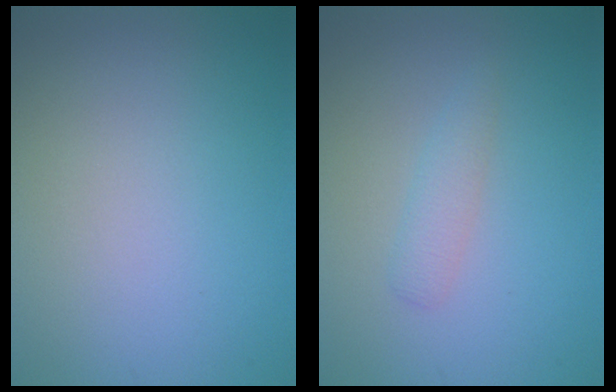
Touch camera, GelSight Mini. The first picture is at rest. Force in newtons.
{"total": 1.4, "press": 1.4, "slide": 0.0}